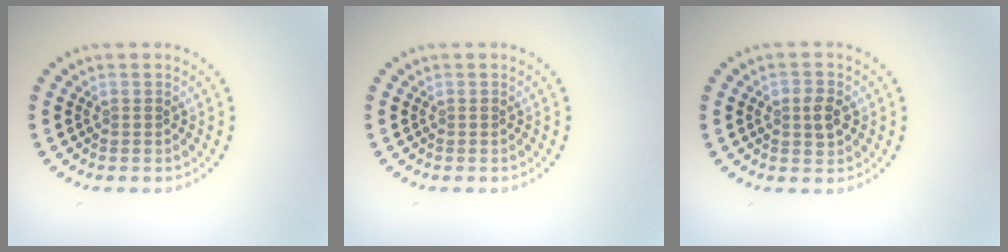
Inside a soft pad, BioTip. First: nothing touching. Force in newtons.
{"total": 0.0}
{"total": 2.0, "press": 2.0, "slide": 0.2}